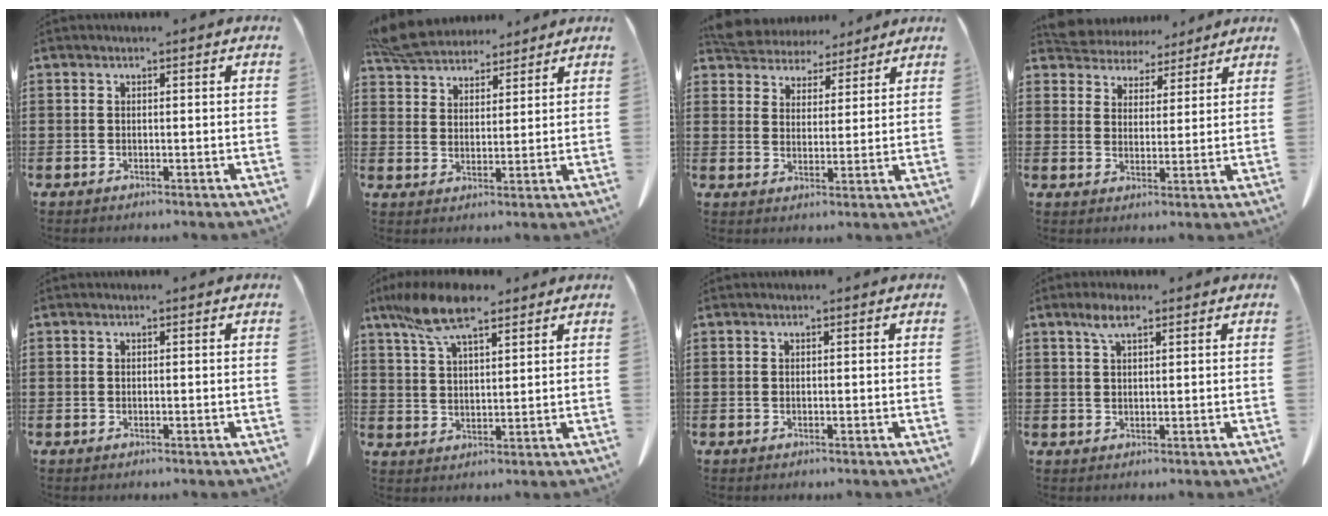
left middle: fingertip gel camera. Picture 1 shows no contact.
{"total": 7.2, "force": [6.7, 2.0, 1.7], "torque": [-0.060, -0.017, 0.129]}
{"total": 5.9, "force": [5.6, 1.7, 0.3], "torque": [-0.035, -0.024, 0.104]}
{"total": 5.0, "force": [4.7, 1.5, -0.3], "torque": [-0.020, -0.023, 0.088]}
{"total": 0.0}
{"total": 9.7, "force": [6.8, 2.9, 6.3], "torque": [-0.138, -0.008, 0.127]}
{"total": 0.0}
{"total": 3.5, "force": [2.0, 1.0, 2.7], "torque": [-0.058, 0.003, 0.035]}